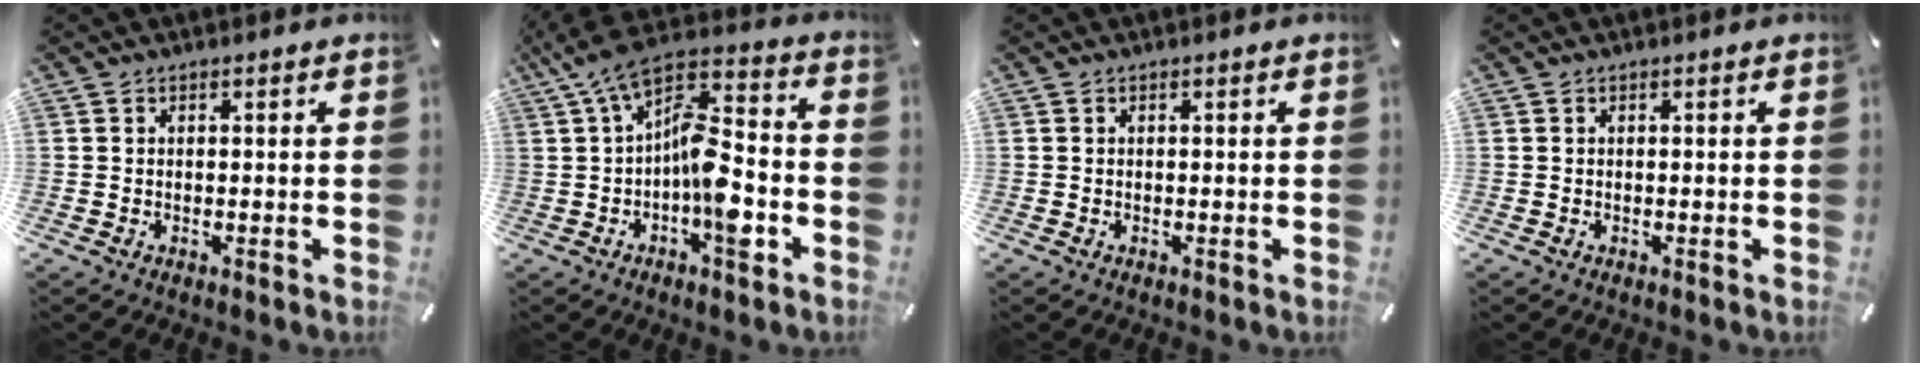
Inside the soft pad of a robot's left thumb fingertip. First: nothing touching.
{"total": 17.0, "force": [-3.6, 7.4, 14.8], "torque": [-0.259, 0.009, -0.065]}
{"total": 0.0}
{"total": 0.0}